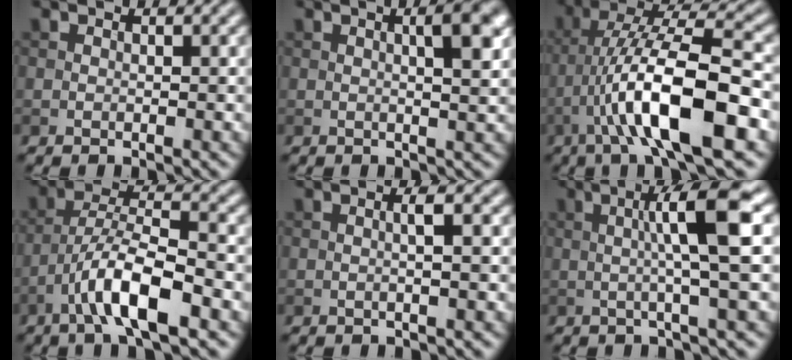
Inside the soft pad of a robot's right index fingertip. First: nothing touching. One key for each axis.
{"total": 4.9, "fx": 1.3, "fy": 1.6, "fz": 4.5, "tx": -0.033, "ty": 0.021, "tz": 0.005}
{"total": 11.3, "fx": -3.8, "fy": 2.9, "fz": 10.3, "tx": -0.181, "ty": 0.023, "tz": -0.068}
{"total": 7.0, "fx": -3.5, "fy": 1.7, "fz": 5.8, "tx": -0.106, "ty": 0.013, "tz": -0.066}
{"total": 1.6, "fx": 0.1, "fy": 0.2, "fz": 1.6, "tx": -0.027, "ty": 0.005, "tz": -0.001}
{"total": 6.6, "fx": 0.8, "fy": 0.6, "fz": 6.5, "tx": -0.102, "ty": 0.014, "tz": 0.012}